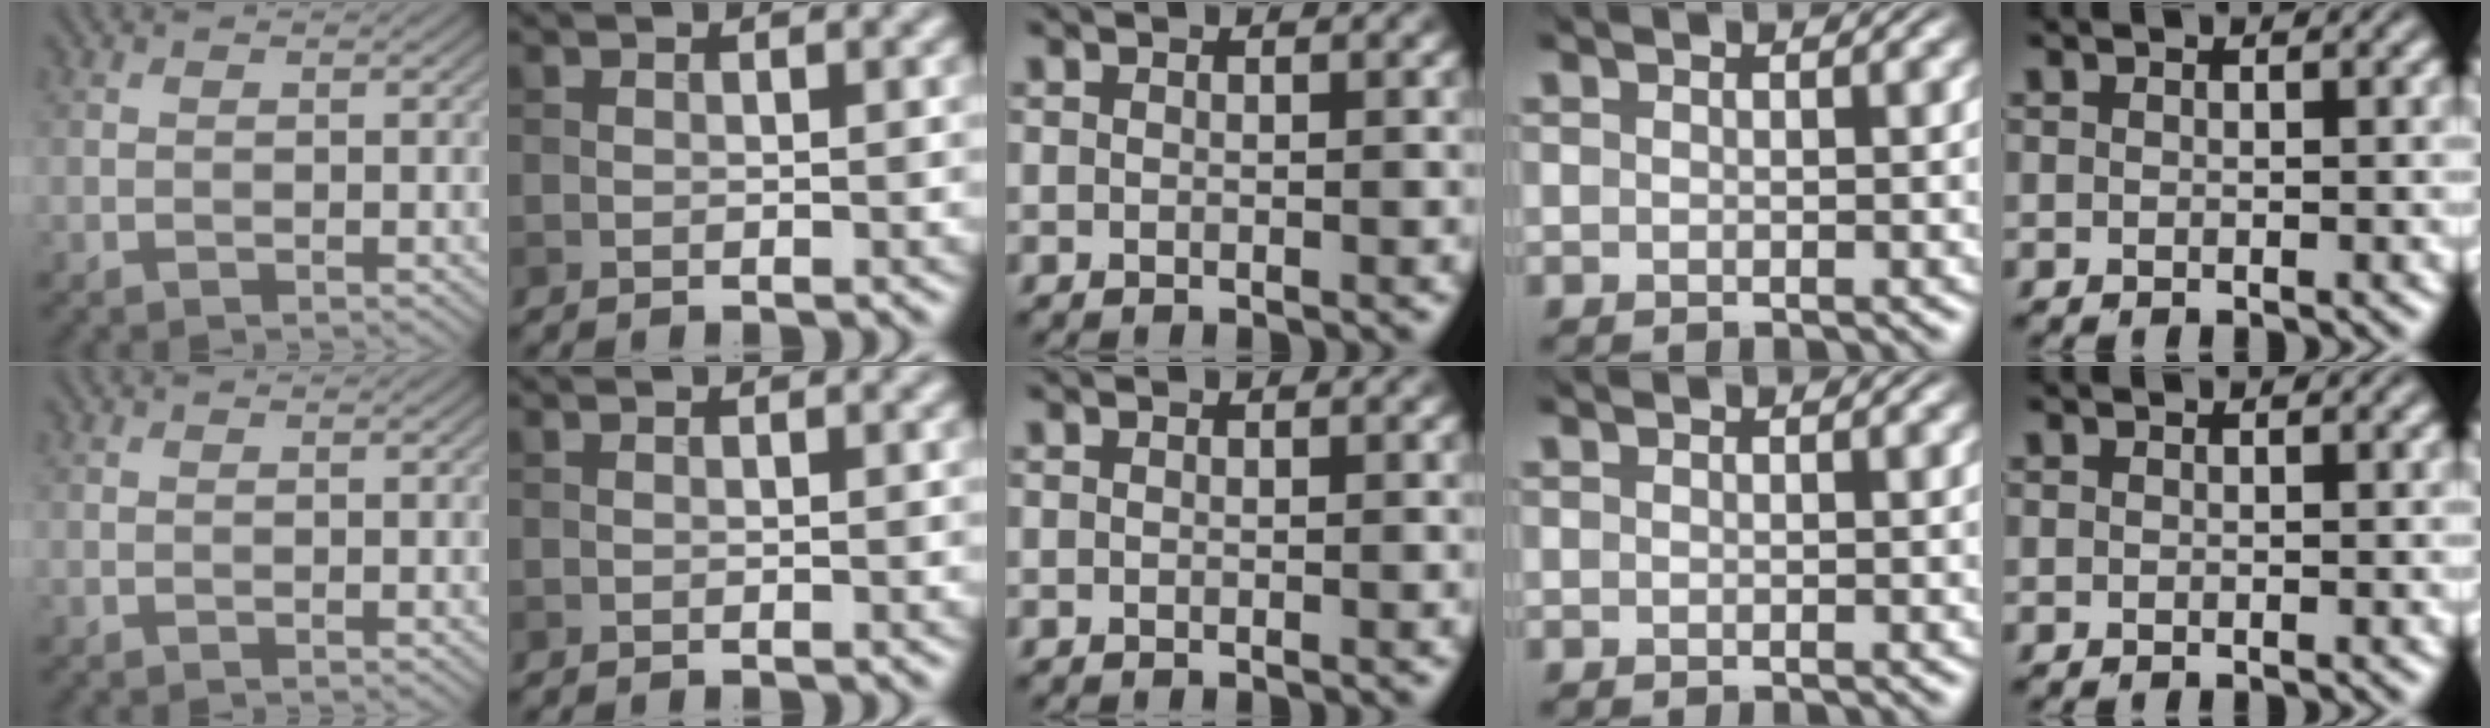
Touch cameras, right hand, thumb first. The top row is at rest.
{}